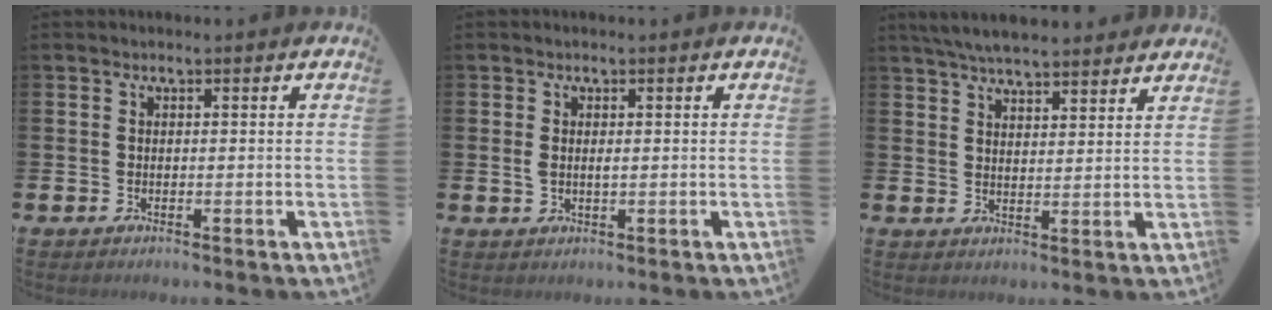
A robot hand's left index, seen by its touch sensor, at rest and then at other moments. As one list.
[{"total": 1.1, "force": [0.3, 0.5, 0.9], "torque": [-0.005, 0.000, 0.001]}, {"total": 6.0, "force": [5.7, 0.6, 1.4], "torque": [-0.037, -0.024, 0.103]}]